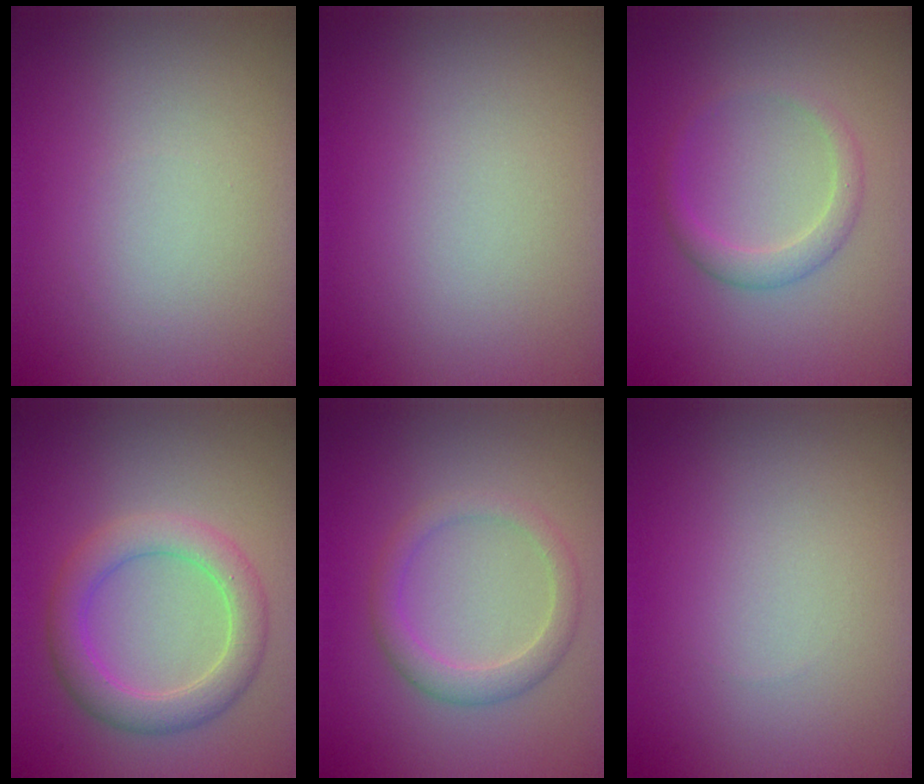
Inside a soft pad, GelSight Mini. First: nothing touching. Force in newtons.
{"total": 0.0}
{"total": 2.1, "press": 2.1, "slide": 0.1}
{"total": 4.4, "press": 4.4, "slide": 0.1}
{"total": 2.7, "press": 2.7, "slide": 0.1}
{"total": 0.0}